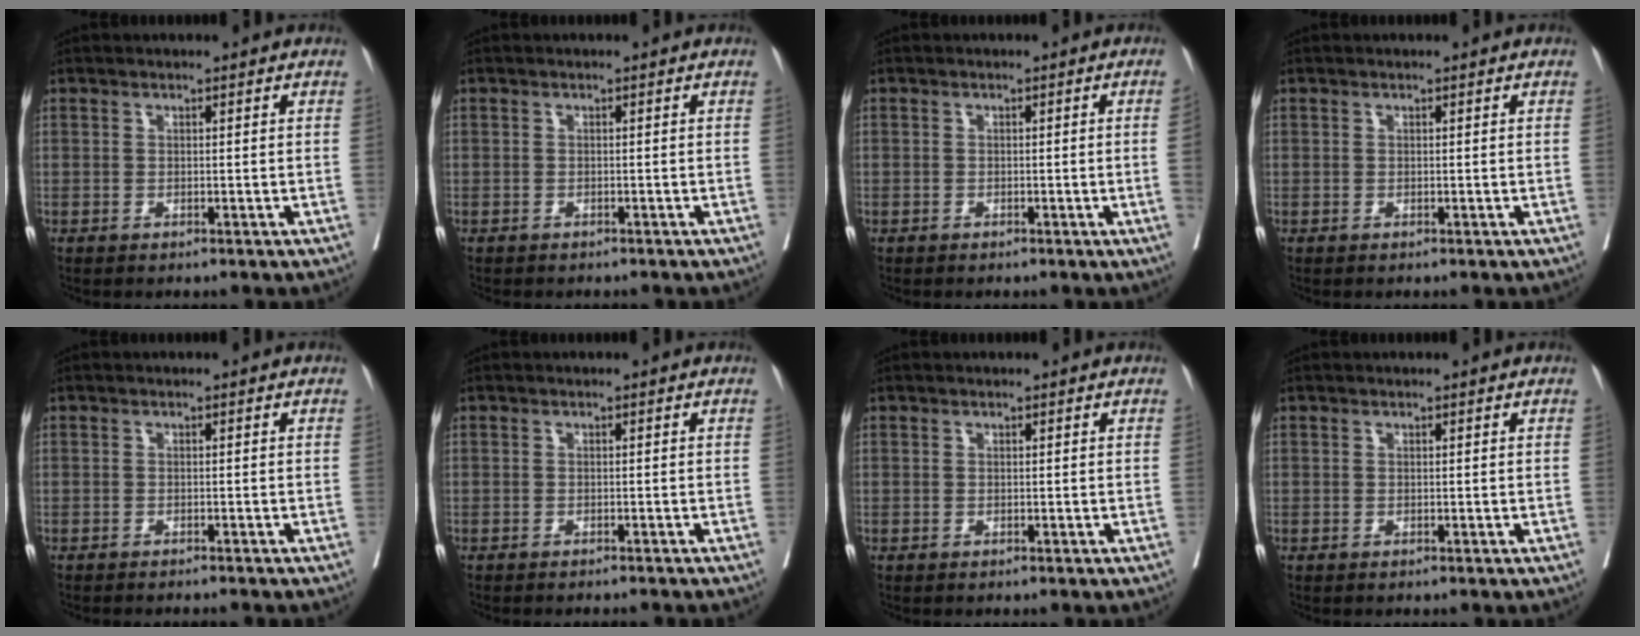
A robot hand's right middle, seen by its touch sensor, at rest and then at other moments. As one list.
[{"total": 2.3, "force": [-2.0, 0.9, 0.6], "torque": [-0.013, -0.003, -0.027]}, {"total": 1.1, "force": [-0.3, -0.2, 1.0], "torque": [-0.013, 0.002, -0.005]}, {"total": 0.0}, {"total": 5.0, "force": [-4.7, 0.3, 1.8], "torque": [-0.016, -0.010, -0.059]}, {"total": 4.8, "force": [-4.6, 0.5, 1.5], "torque": [-0.017, -0.011, -0.054]}, {"total": 0.0}, {"total": 0.0}]